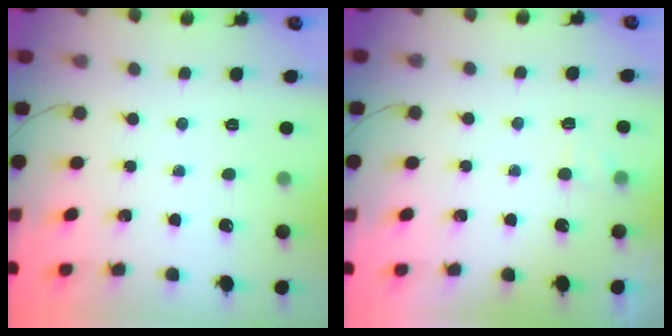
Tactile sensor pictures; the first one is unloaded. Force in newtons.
{"total": 2.6, "press": 2.4, "slide": 1.2}